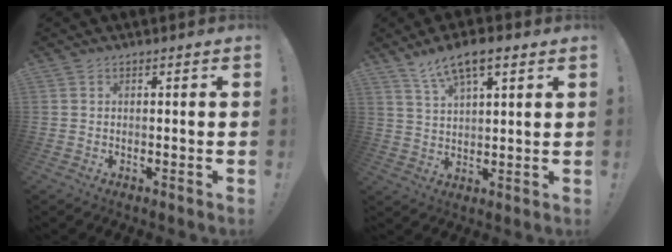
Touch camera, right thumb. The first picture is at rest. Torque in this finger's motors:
{"motor_torque": [0.04, 0.04, 0.27, 0.17, 0.00]}